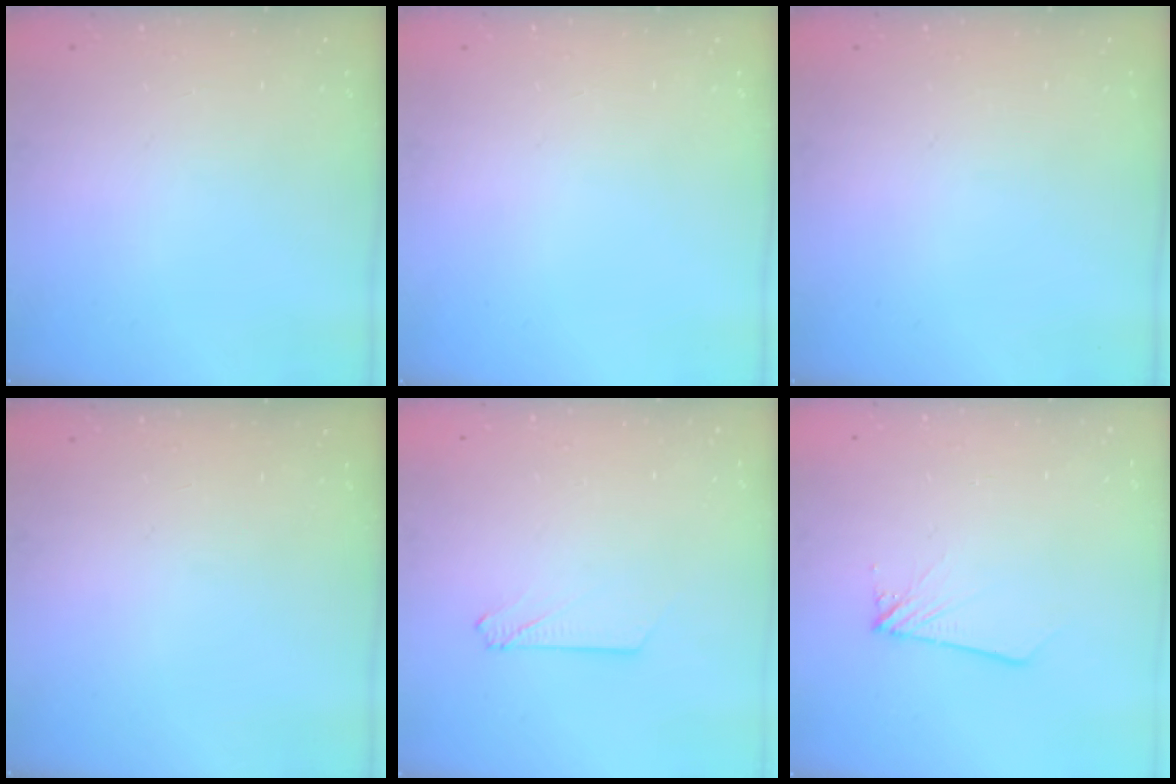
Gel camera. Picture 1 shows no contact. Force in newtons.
{"total": 0.0}
{"total": 0.0}
{"total": 0.0}
{"total": 2.6, "press": 2.6, "slide": 0.3}
{"total": 1.7, "press": 1.7, "slide": 0.1}